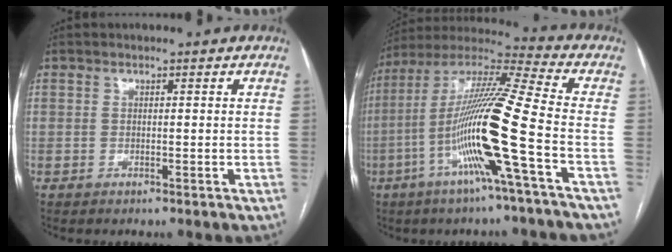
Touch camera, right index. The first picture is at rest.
{"total": 17.6, "force": [-5.3, -1.4, 16.7], "torque": [-0.324, -0.005, -0.112]}